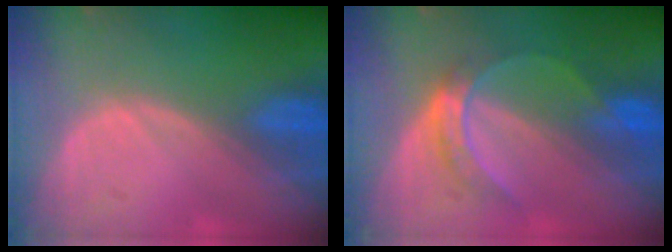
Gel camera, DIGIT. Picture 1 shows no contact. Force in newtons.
{"total": 5.0, "press": 4.9, "slide": 1.2}